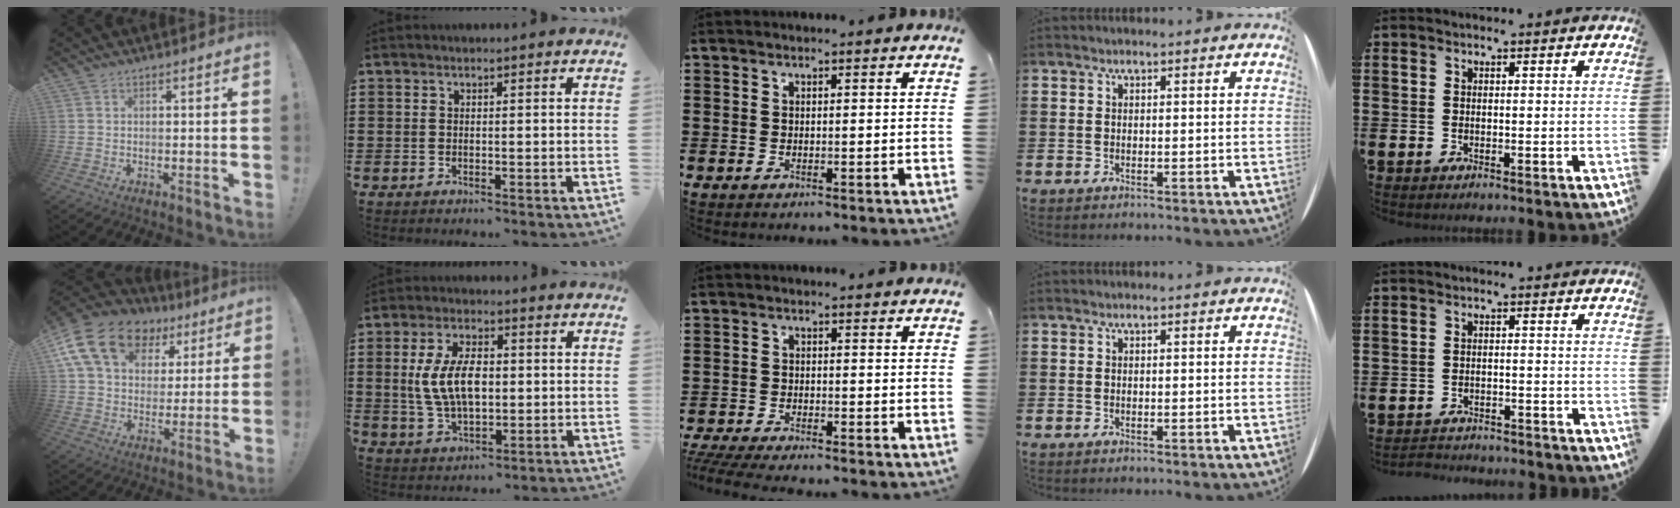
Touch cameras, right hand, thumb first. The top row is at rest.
{"thumb": {"total": 19.9, "force": [9.3, 13.5, 11.2], "torque": [-0.187, -0.033, 0.177]}, "index": {"total": 8.9, "force": [0.4, 4.7, 7.6], "torque": [-0.157, 0.005, 0.001]}, "middle": {"total": 2.9, "force": [-2.8, 0.0, 0.9], "torque": [-0.029, -0.007, -0.062]}, "little": {"total": 2.1, "force": [-2.1, 0.1, -0.3], "torque": [-0.003, 0.002, -0.047]}}